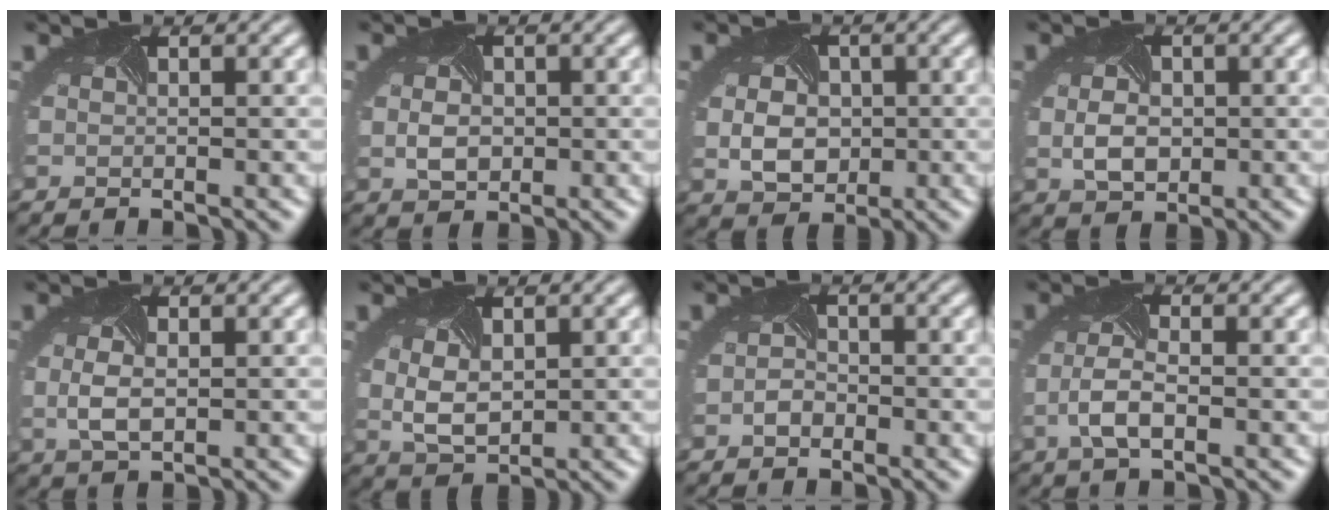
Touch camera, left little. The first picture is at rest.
{"total": 2.8, "force": [0.0, 2.2, 1.8], "torque": [-0.032, 0.002, 0.001]}
{"total": 5.3, "force": [0.0, 4.2, 3.3], "torque": [-0.054, -0.001, -0.002]}
{"total": 3.4, "force": [-0.1, 2.5, 2.3], "torque": [-0.046, -0.003, 0.004]}
{"total": 2.7, "force": [-0.1, 1.5, 2.3], "torque": [-0.059, -0.005, 0.000]}
{"total": 3.6, "force": [0.5, 2.3, 2.7], "torque": [-0.063, -0.008, 0.017]}
{"total": 1.2, "force": [-0.8, 0.7, 0.4], "torque": [-0.013, -0.003, -0.017]}
{"total": 3.1, "force": [-0.8, 1.2, 2.7], "torque": [-0.070, -0.005, -0.016]}